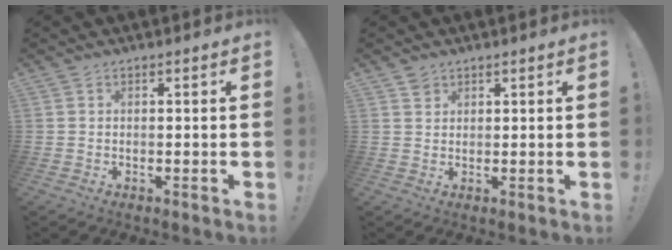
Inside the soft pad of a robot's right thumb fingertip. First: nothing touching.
{"total": 2.0, "force": [1.4, 1.4, 0.3], "torque": [0.000, -0.005, 0.025]}